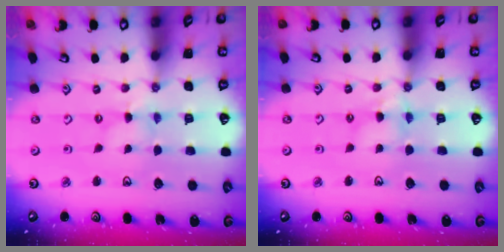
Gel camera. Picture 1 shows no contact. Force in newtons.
{"total": 4.9, "press": 4.9, "slide": 0.5}